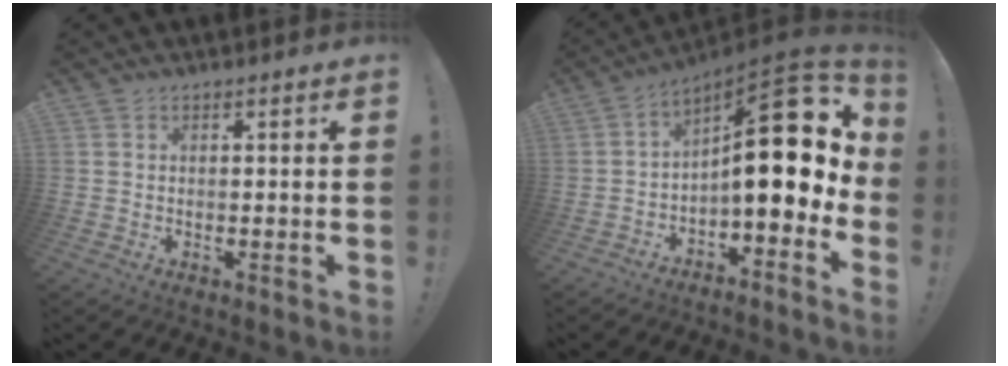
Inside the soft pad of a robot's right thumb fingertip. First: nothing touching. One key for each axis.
{"total": 18.8, "fx": 3.4, "fy": 6.9, "fz": 17.1, "tx": -0.233, "ty": -0.025, "tz": 0.061}